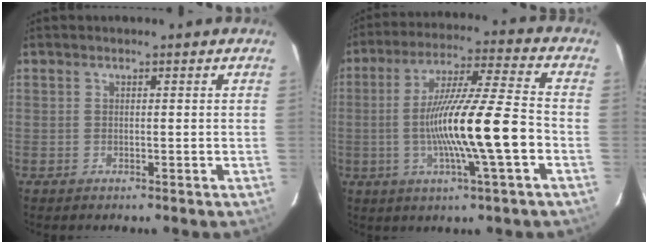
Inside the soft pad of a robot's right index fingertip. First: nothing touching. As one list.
[{"total": 15.0, "force": [-3.2, -0.3, 14.7], "torque": [-0.263, -0.002, -0.061]}]